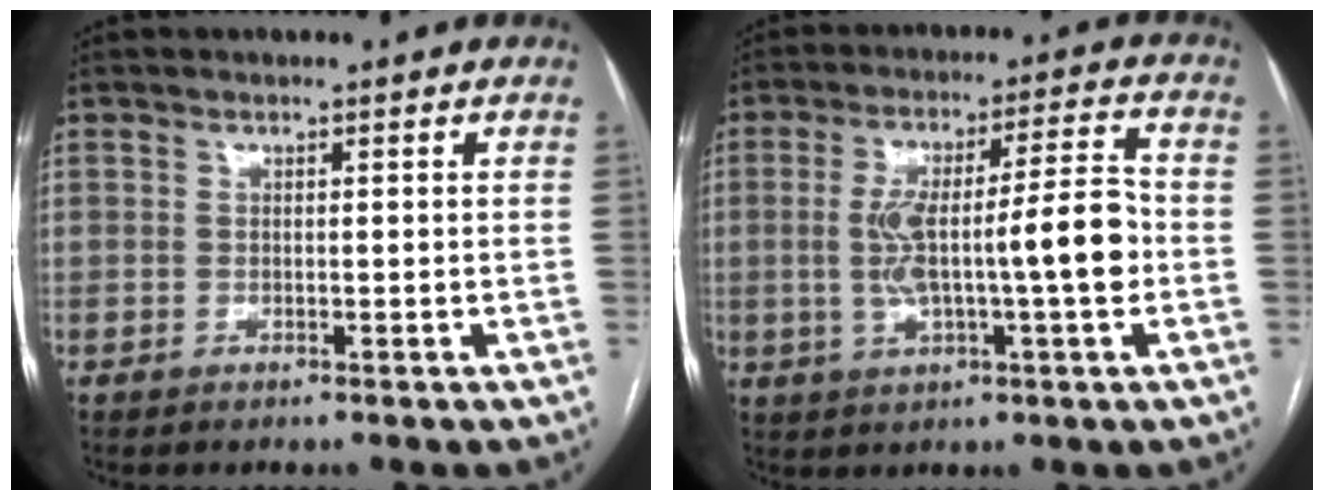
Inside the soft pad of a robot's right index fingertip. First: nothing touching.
{"total": 12.7, "force": [-1.3, 1.7, 12.6], "torque": [-0.223, 0.023, -0.016]}